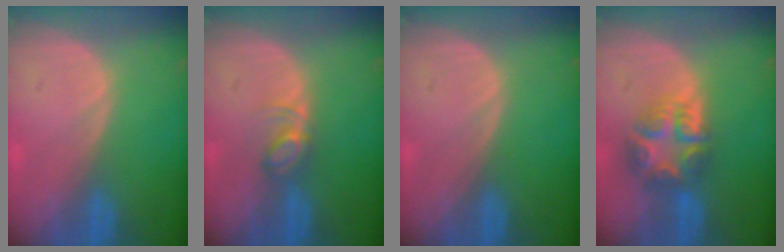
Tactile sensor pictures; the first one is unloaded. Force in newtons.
{"total": 3.3, "press": 3.3, "slide": 0.2}
{"total": 0.0}
{"total": 7.6, "press": 6.6, "slide": 3.8}